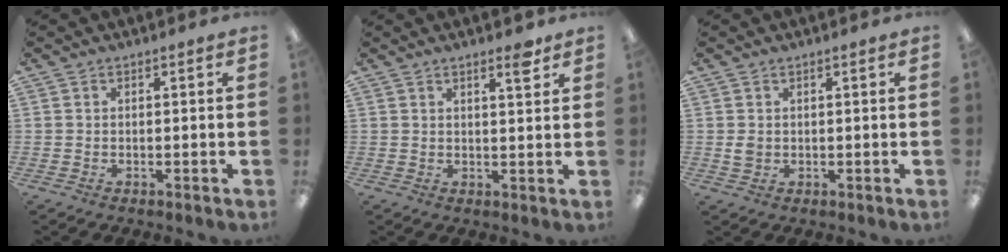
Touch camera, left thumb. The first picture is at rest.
{"total": 3.8, "force": [2.8, 0.7, 2.4], "torque": [-0.022, -0.018, 0.042]}
{"total": 1.8, "force": [0.4, 1.5, 0.9], "torque": [-0.011, -0.002, 0.006]}